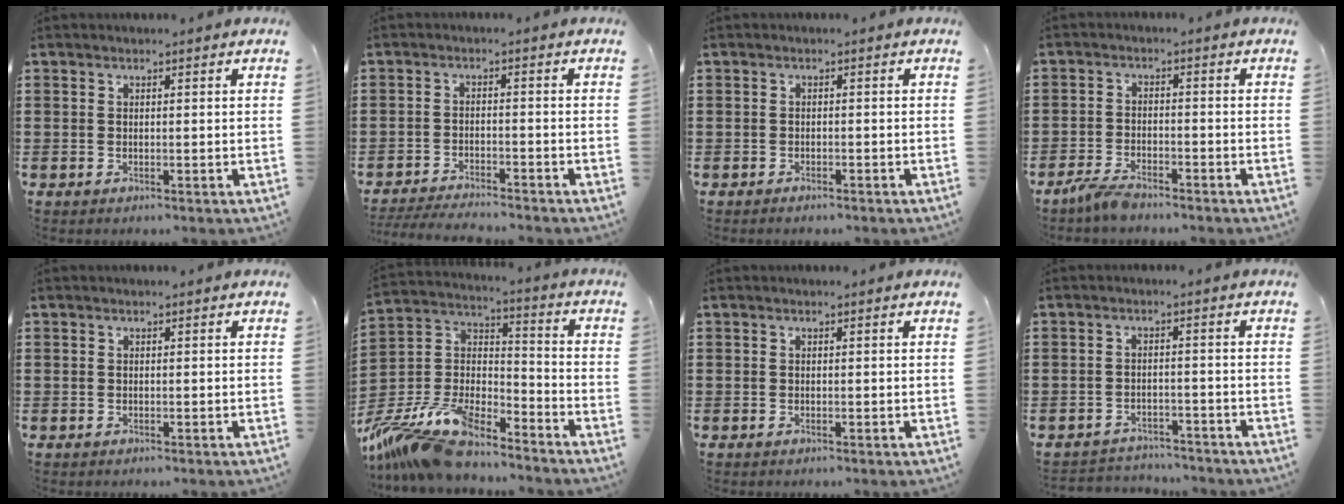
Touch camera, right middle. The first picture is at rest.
{"total": 3.4, "force": [-3.3, 0.2, 0.7], "torque": [-0.019, -0.001, -0.071]}
{"total": 0.7, "force": [-0.7, 0.2, 0.0], "torque": [-0.001, 0.002, -0.016]}
{"total": 3.5, "force": [-3.1, 0.8, 1.5], "torque": [-0.040, 0.000, -0.064]}
{"total": 0.0}
{"total": 13.7, "force": [-11.9, 3.8, 5.7], "torque": [-0.139, 0.014, -0.231]}
{"total": 0.0}
{"total": 2.7, "force": [-2.6, 0.5, -0.2], "torque": [-0.006, -0.001, -0.058]}